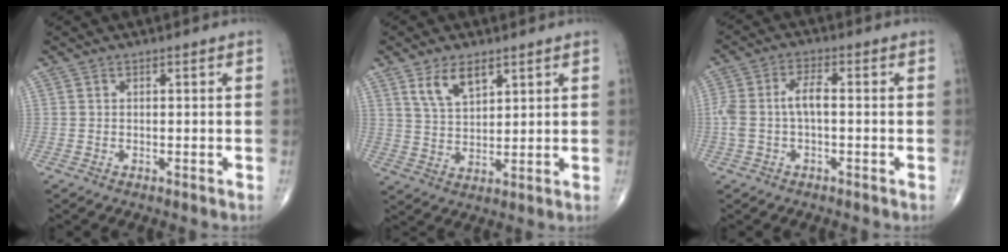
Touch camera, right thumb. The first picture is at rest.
{"total": 6.8, "force": [4.0, 3.2, 4.4], "torque": [-0.068, -0.023, 0.079]}
{"total": 5.8, "force": [-0.3, 2.5, 5.2], "torque": [-0.130, 0.025, -0.006]}